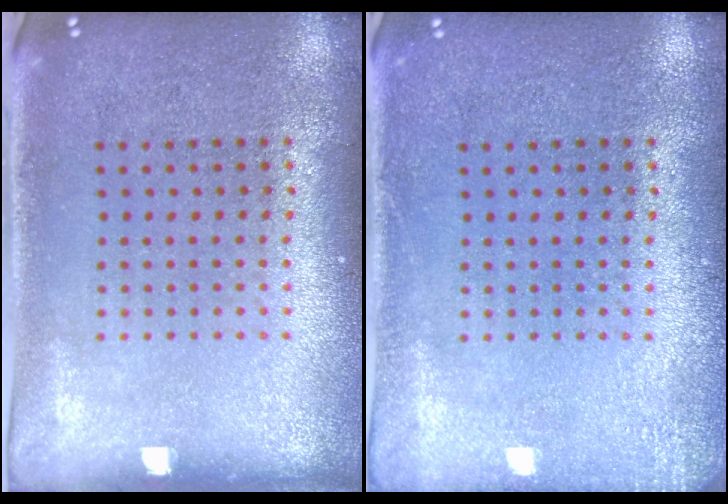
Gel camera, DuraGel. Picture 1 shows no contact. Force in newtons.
{"total": 1.5, "press": 1.5, "slide": 0.3}